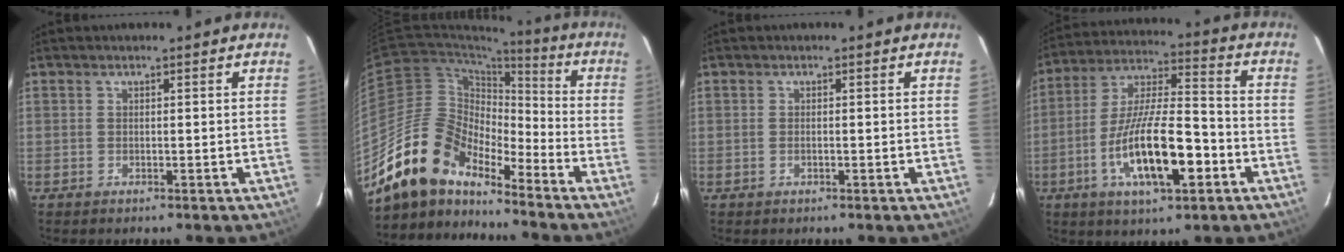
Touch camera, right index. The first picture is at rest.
{"total": 16.1, "force": [-13.9, 5.7, 5.8], "torque": [-0.106, 0.013, -0.262]}
{"total": 0.7, "force": [-0.3, 0.3, 0.5], "torque": [-0.009, -0.002, -0.006]}
{"total": 17.0, "force": [-6.3, 5.0, 15.0], "torque": [-0.286, -0.008, -0.110]}